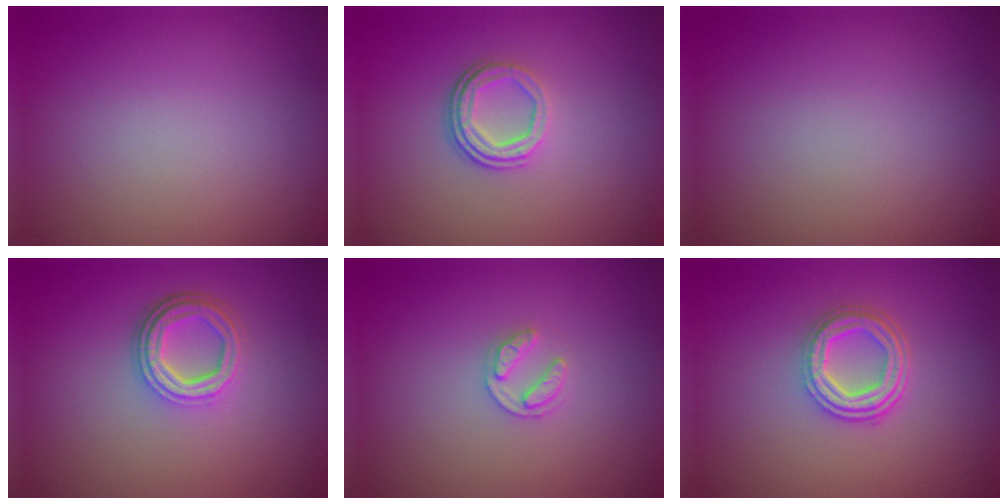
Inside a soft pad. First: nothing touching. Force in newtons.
{"total": 3.3, "press": 2.4, "slide": 2.3}
{"total": 0.0}
{"total": 4.2, "press": 3.1, "slide": 2.7}
{"total": 1.8, "press": 1.8, "slide": 0.3}
{"total": 4.2, "press": 3.2, "slide": 2.6}